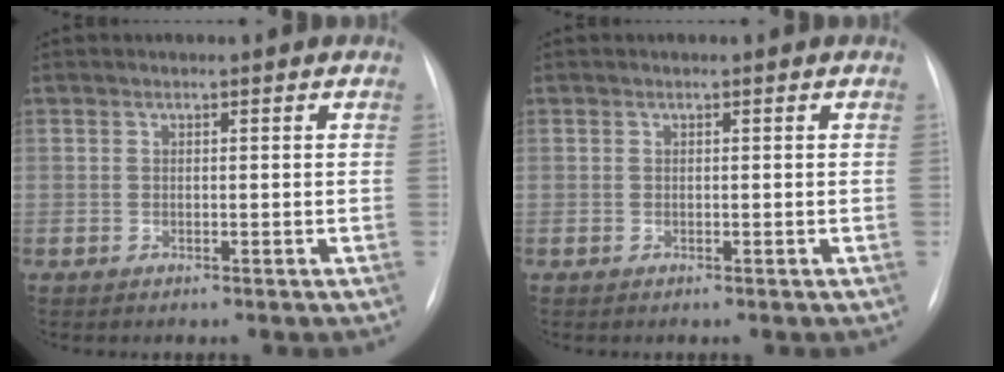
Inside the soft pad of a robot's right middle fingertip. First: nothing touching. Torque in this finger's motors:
{"motor_torque": [-0.01, 0.01, 0.00, 0.00]}